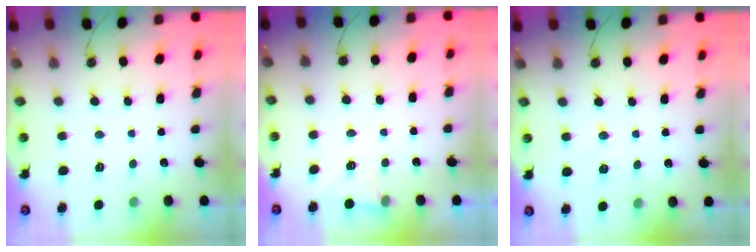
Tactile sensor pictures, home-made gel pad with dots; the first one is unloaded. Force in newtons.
{"total": 6.8, "press": 5.3, "slide": 4.2}
{"total": 5.9, "press": 5.8, "slide": 1.3}